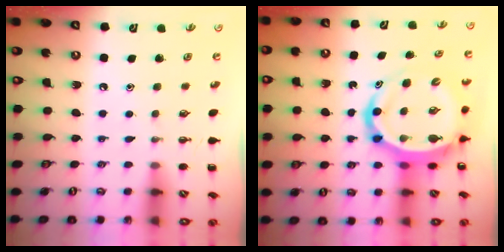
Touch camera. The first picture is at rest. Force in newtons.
{"total": 12.4, "press": 11.9, "slide": 3.5}